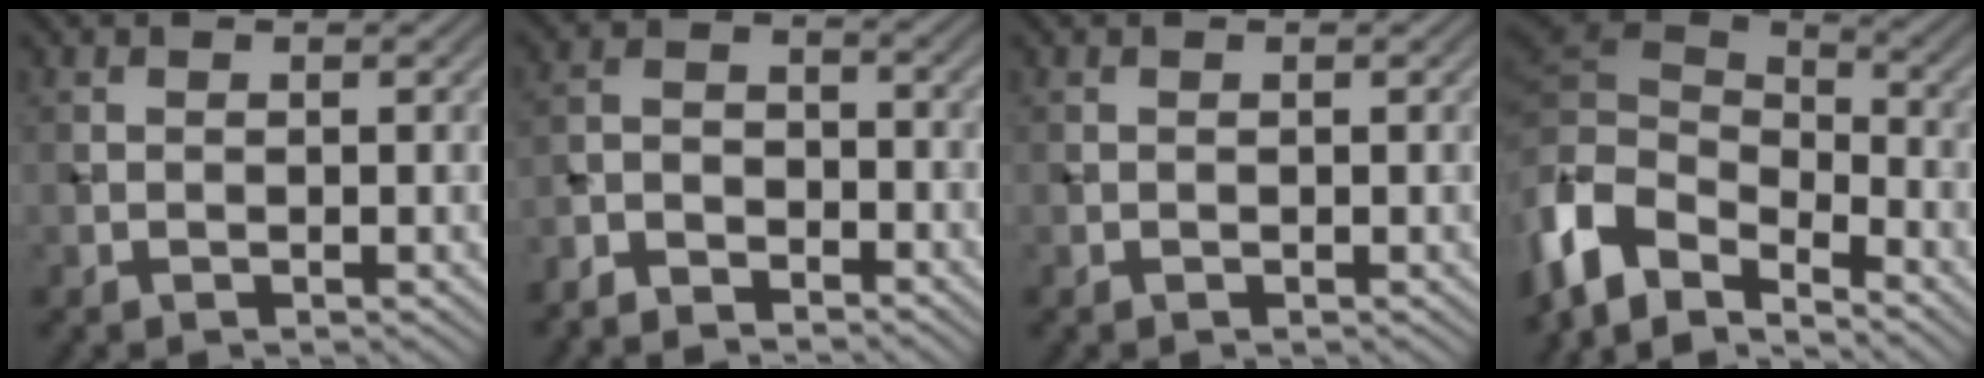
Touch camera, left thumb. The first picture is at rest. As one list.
[{"total": 5.1, "force": [-4.5, 1.8, 1.4], "torque": [-0.025, -0.004, -0.101]}, {"total": 0.0}, {"total": 10.1, "force": [-5.0, 5.9, 6.5], "torque": [-0.156, -0.002, -0.107]}]